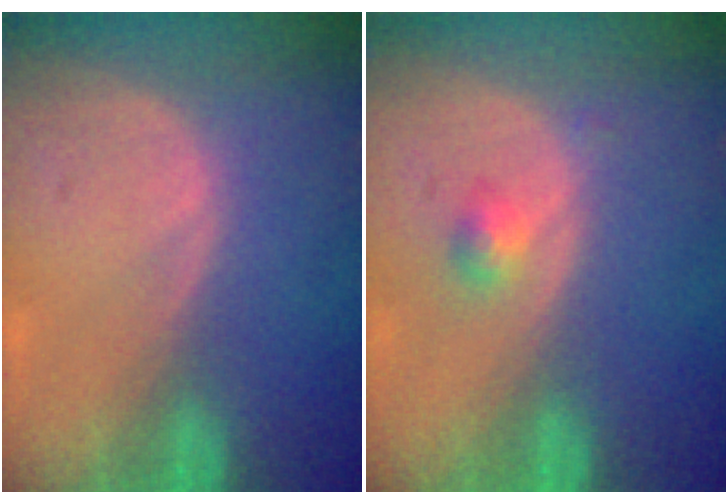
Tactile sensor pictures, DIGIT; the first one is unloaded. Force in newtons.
{"total": 2.0, "press": 1.8, "slide": 0.8}